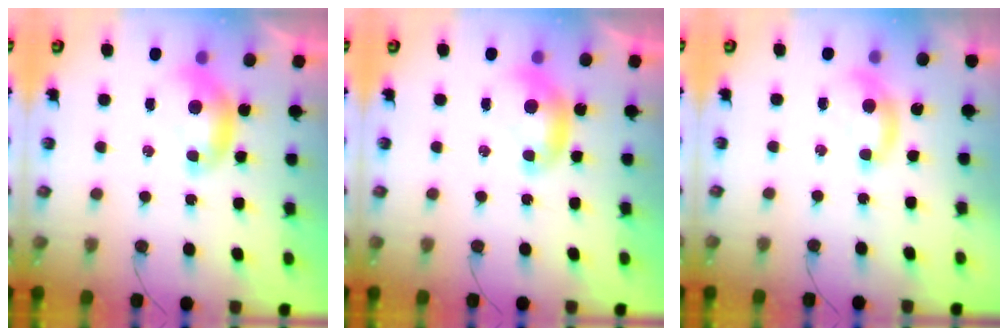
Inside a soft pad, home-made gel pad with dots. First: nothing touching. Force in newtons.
{"total": 0.0}
{"total": 1.2, "press": 1.1, "slide": 0.5}